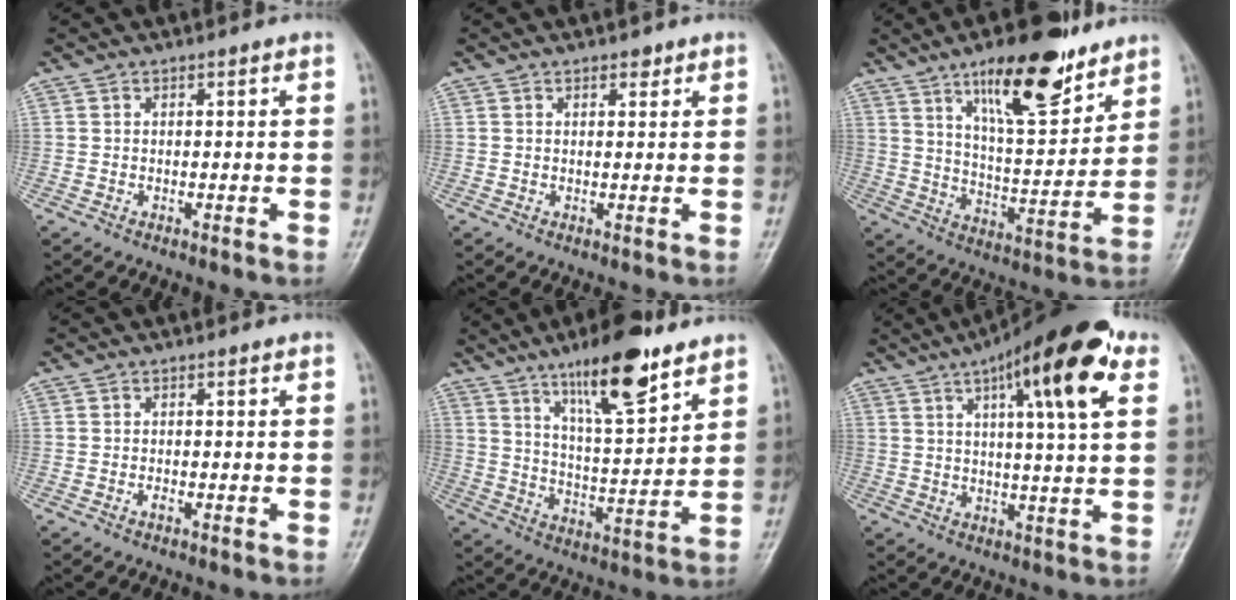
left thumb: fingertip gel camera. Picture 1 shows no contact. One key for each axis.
{"total": 1.4, "fx": 1.0, "fy": 0.8, "fz": 0.7, "tx": 0.000, "ty": -0.005, "tz": 0.011}
{"total": 17.2, "fx": 11.0, "fy": 5.6, "fz": 12.0, "tx": -0.158, "ty": -0.063, "tz": 0.185}
{"total": 0.7, "fx": -0.4, "fy": 0.3, "fz": 0.5, "tx": -0.008, "ty": 0.000, "tz": -0.008}
{"total": 15.2, "fx": 10.0, "fy": 4.1, "fz": 10.8, "tx": -0.153, "ty": -0.057, "tz": 0.168}
{"total": 17.5, "fx": 7.9, "fy": 4.1, "fz": 15.0, "tx": -0.210, "ty": -0.010, "tz": 0.114}